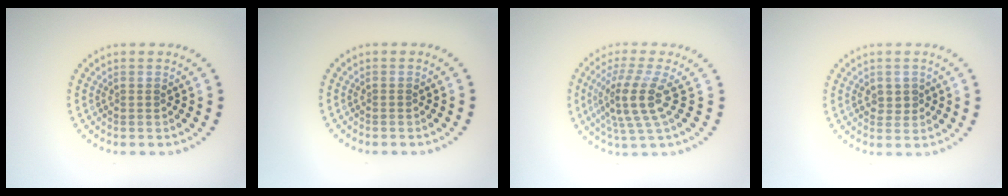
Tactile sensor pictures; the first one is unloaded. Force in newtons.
{"total": 0.0}
{"total": 4.3, "press": 3.2, "slide": 2.9}
{"total": 1.1, "press": 1.1, "slide": 0.3}